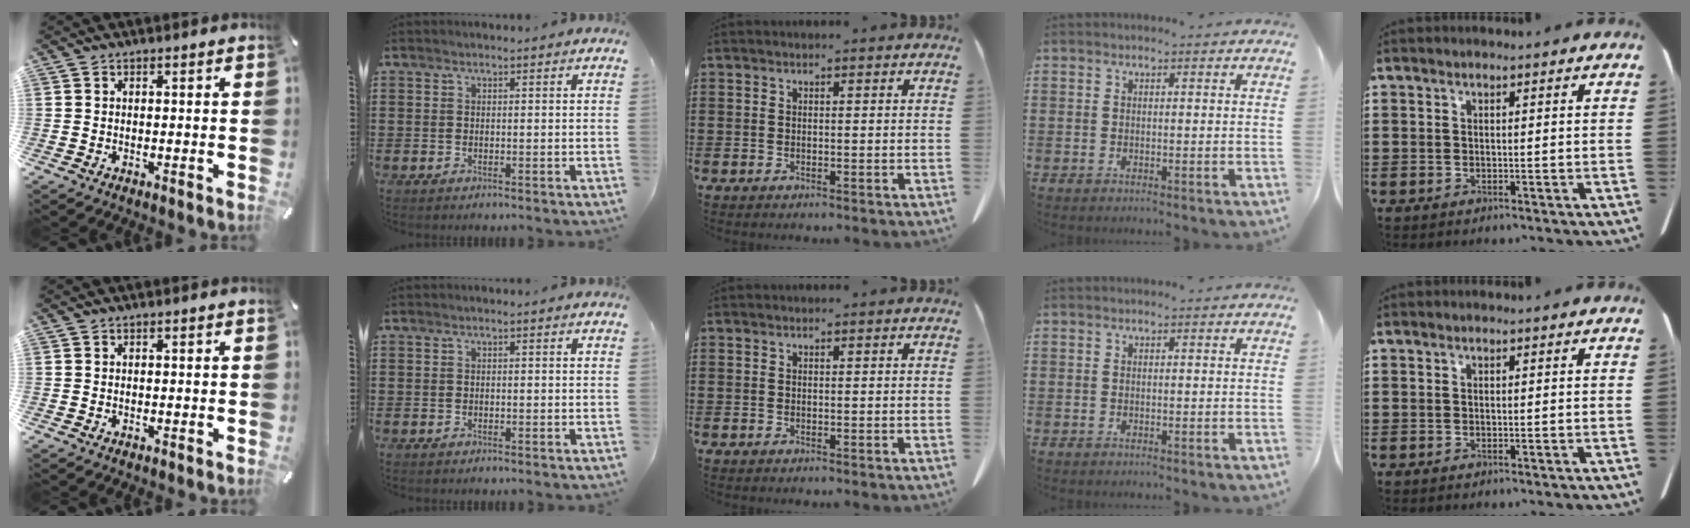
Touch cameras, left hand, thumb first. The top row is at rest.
{}